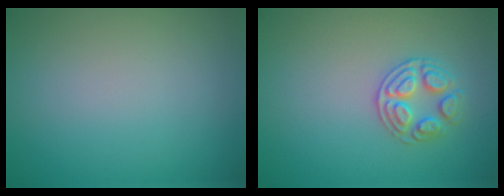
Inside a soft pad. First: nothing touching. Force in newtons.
{"total": 2.6, "press": 2.6, "slide": 0.4}